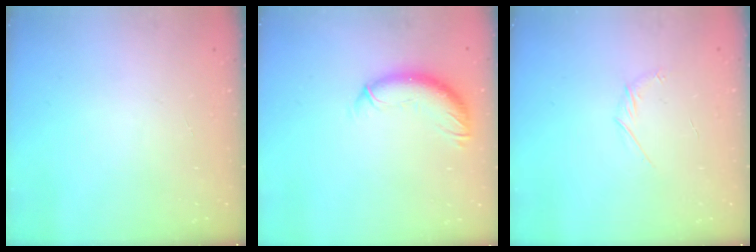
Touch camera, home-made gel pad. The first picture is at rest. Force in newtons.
{"total": 10.3, "press": 10.2, "slide": 1.4}
{"total": 4.3, "press": 4.1, "slide": 1.1}